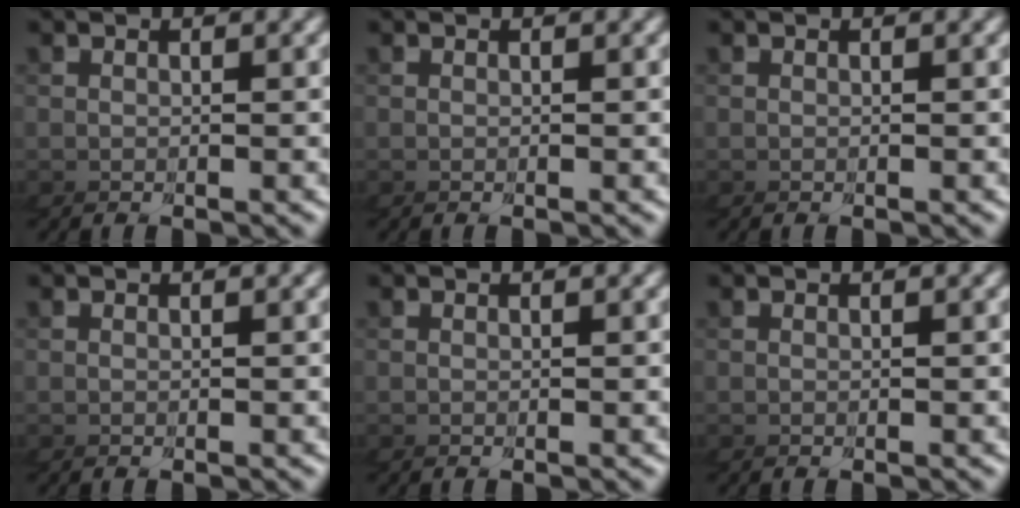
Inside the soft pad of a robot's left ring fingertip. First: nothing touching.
{"total": 0.0}
{"total": 0.0}
{"total": 0.0}
{"total": 0.0}
{"total": 0.0}